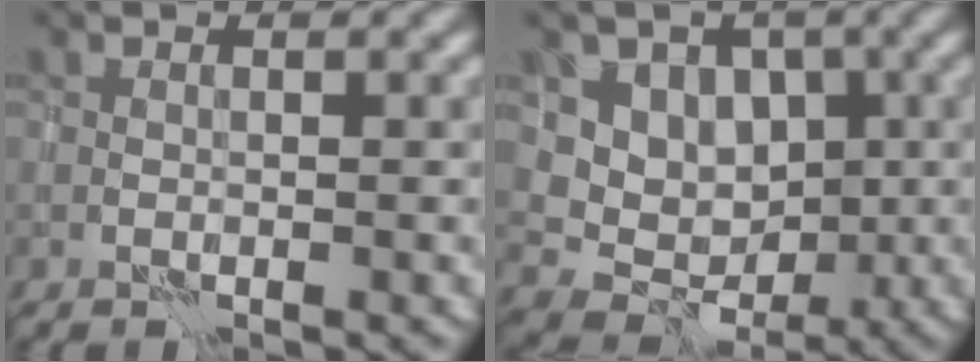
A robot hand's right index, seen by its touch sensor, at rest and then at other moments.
{"total": 6.5, "force": [1.5, 5.6, 3.0], "torque": [-0.024, -0.010, 0.012]}